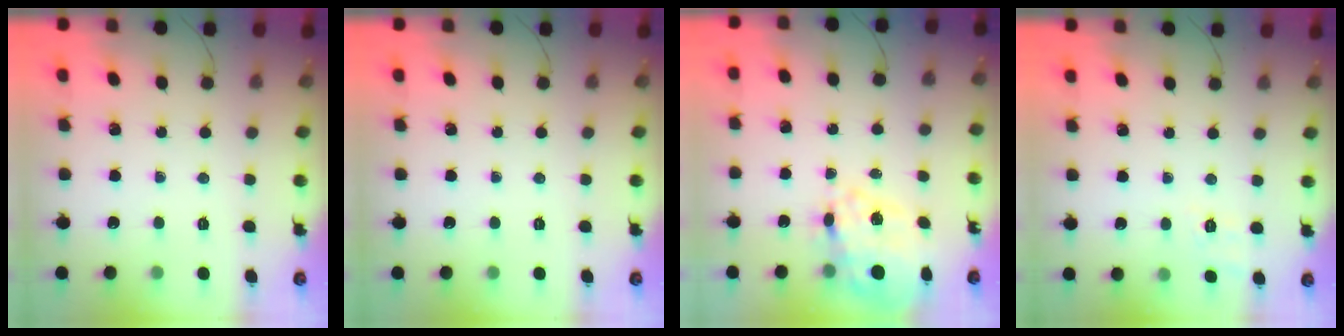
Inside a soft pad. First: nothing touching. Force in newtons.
{"total": 0.0}
{"total": 16.2, "press": 15.7, "slide": 3.7}
{"total": 2.8, "press": 2.0, "slide": 2.0}